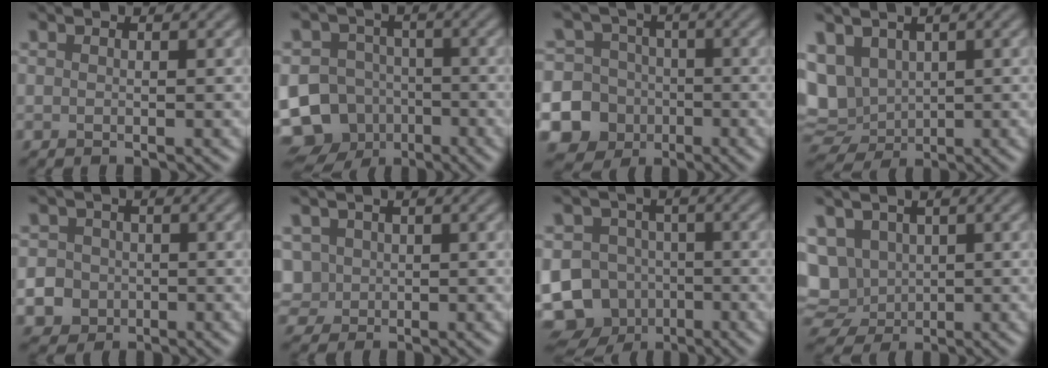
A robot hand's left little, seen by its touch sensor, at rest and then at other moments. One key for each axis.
{"total": 14.5, "fx": -6.8, "fy": 12.3, "fz": 3.7, "tx": -0.089, "ty": -0.041, "tz": -0.126}
{"total": 16.9, "fx": -5.5, "fy": 15.8, "fz": 2.7, "tx": -0.101, "ty": -0.030, "tz": -0.117}
{"total": 6.7, "fx": 1.3, "fy": 5.2, "fz": 4.1, "tx": -0.088, "ty": -0.006, "tz": 0.029}
{"total": 11.2, "fx": -4.5, "fy": 9.9, "fz": 2.7, "tx": -0.073, "ty": -0.030, "tz": -0.108}
{"total": 2.9, "fx": 0.4, "fy": 2.7, "fz": 1.1, "tx": -0.028, "ty": 0.007, "tz": 0.014}
{"total": 12.7, "fx": -5.9, "fy": 10.8, "fz": 3.4, "tx": -0.074, "ty": -0.037, "tz": -0.118}
{"total": 7.0, "fx": 0.8, "fy": 5.7, "fz": 4.1, "tx": -0.088, "ty": 0.003, "tz": 0.010}